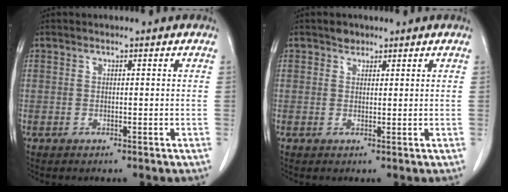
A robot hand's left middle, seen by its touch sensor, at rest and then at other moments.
{"total": 1.3, "force": [1.0, 0.8, 0.2], "torque": [-0.001, -0.003, 0.013]}